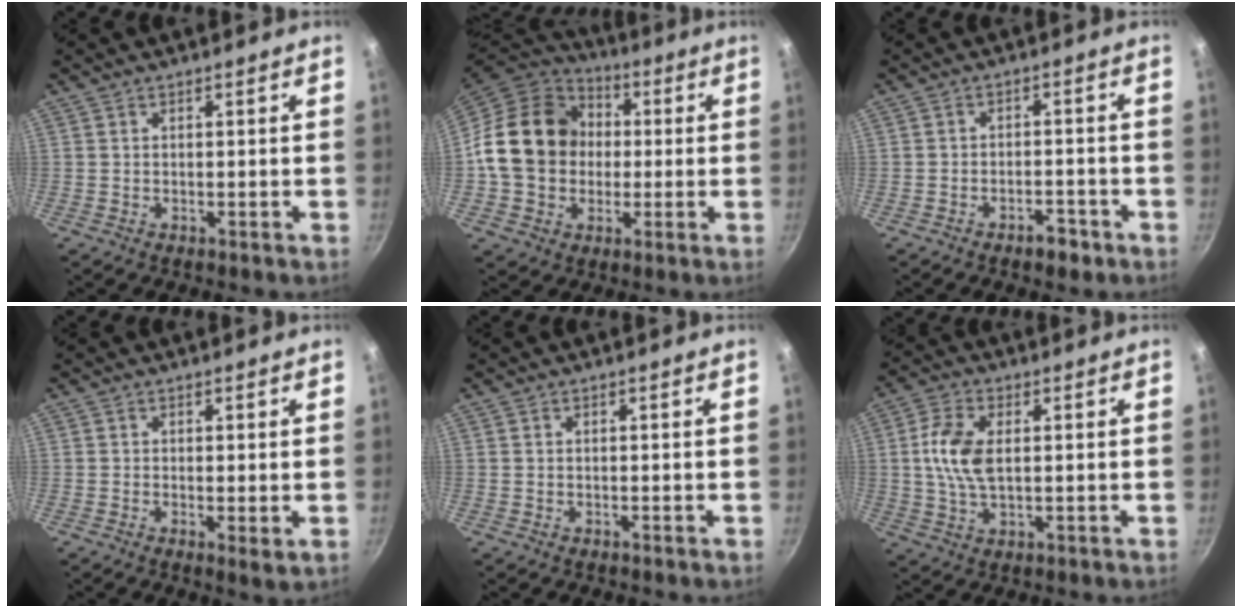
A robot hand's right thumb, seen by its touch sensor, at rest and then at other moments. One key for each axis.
{"total": 18.8, "fx": 0.6, "fy": 15.7, "fz": 10.4, "tx": -0.156, "ty": 0.030, "tz": 0.002}
{"total": 4.1, "fx": -2.7, "fy": 2.1, "fz": 2.3, "tx": -0.021, "ty": 0.024, "tz": -0.032}
{"total": 2.0, "fx": 0.0, "fy": 0.6, "fz": 1.9, "tx": -0.030, "ty": -0.010, "tz": -0.002}
{"total": 0.0}
{"total": 8.8, "fx": 1.0, "fy": 4.8, "fz": 7.3, "tx": -0.145, "ty": 0.007, "tz": 0.019}